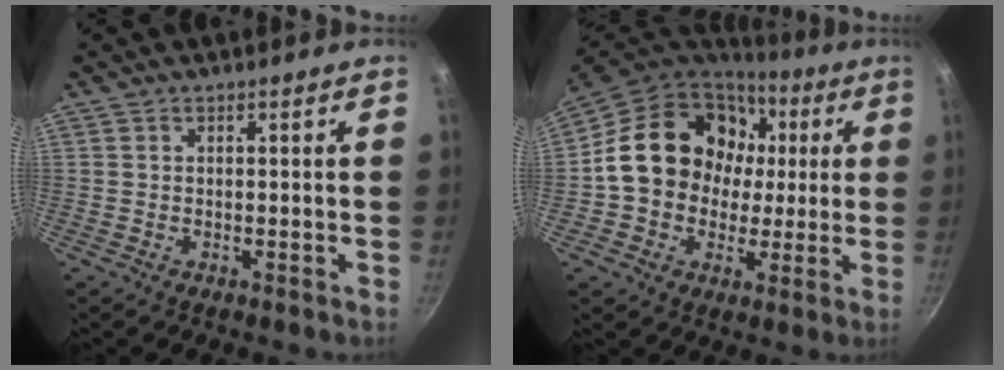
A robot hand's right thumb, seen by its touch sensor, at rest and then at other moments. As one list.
[{"total": 20.3, "force": [2.8, 16.9, 10.8], "torque": [-0.156, 0.035, 0.044]}]